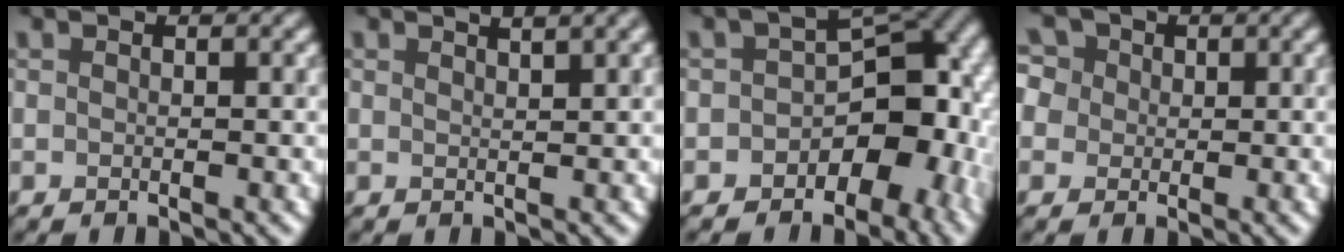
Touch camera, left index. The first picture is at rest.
{"total": 3.0, "force": [2.1, 0.7, 2.1], "torque": [-0.010, 0.018, 0.019]}
{"total": 8.7, "force": [-3.5, 5.6, 5.6], "torque": [-0.039, 0.001, -0.056]}
{"total": 8.2, "force": [3.3, 6.5, 3.8], "torque": [-0.057, 0.038, 0.010]}